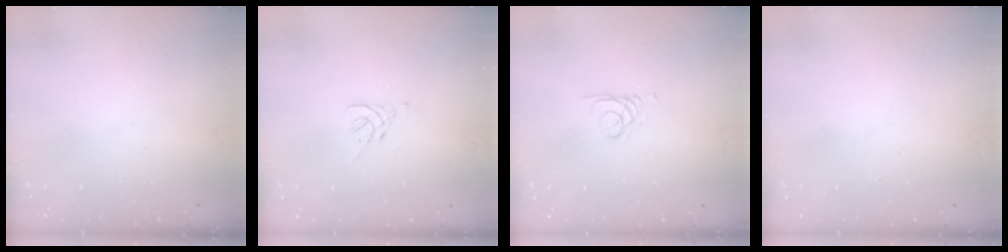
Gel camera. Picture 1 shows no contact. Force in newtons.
{"total": 3.0, "press": 2.8, "slide": 0.8}
{"total": 1.7, "press": 1.7, "slide": 0.1}
{"total": 1.0, "press": 0.9, "slide": 0.3}